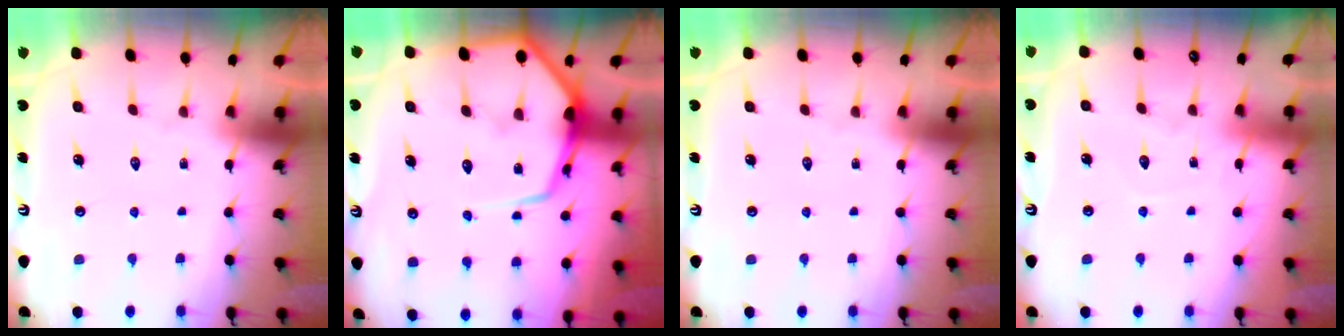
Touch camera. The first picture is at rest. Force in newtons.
{"total": 11.9, "press": 11.8, "slide": 0.8}
{"total": 0.0}
{"total": 5.9, "press": 5.8, "slide": 0.6}